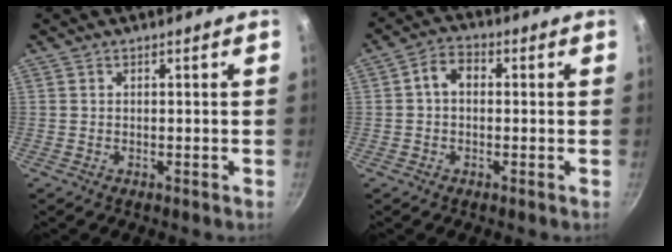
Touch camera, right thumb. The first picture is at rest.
{"total": 4.4, "force": [0.2, 3.2, 3.0], "torque": [-0.044, 0.012, -0.006]}